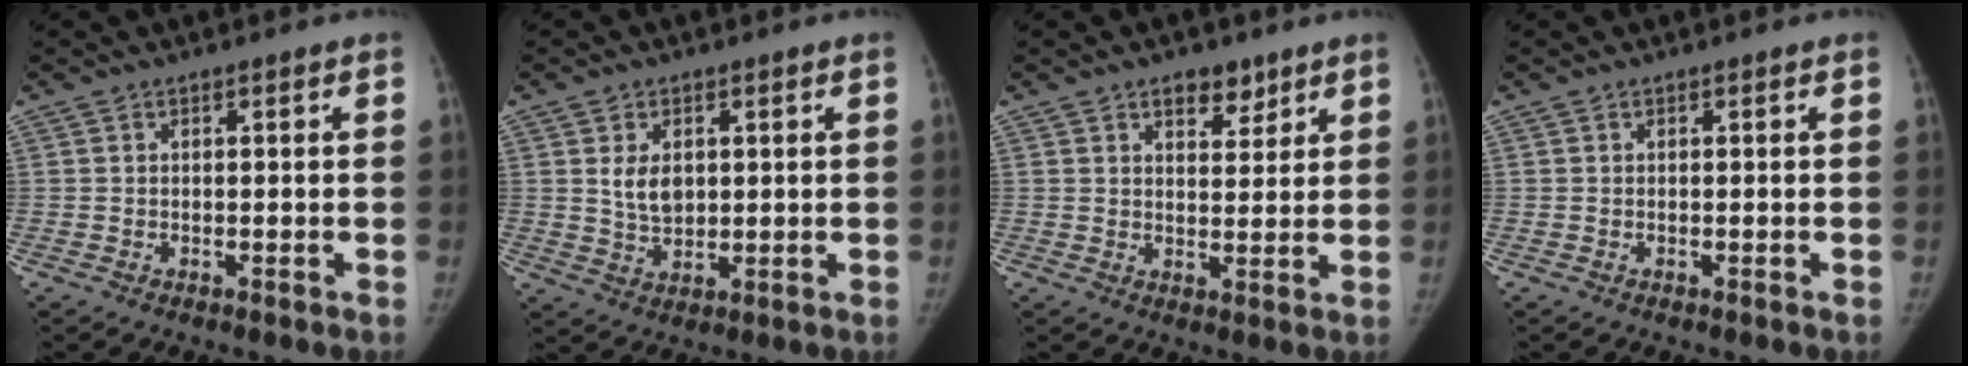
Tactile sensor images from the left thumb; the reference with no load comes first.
{"total": 5.3, "force": [1.3, 3.6, 3.7], "torque": [-0.047, -0.013, 0.031]}
{"total": 5.3, "force": [3.5, 2.9, 2.6], "torque": [-0.009, -0.020, 0.054]}
{"total": 0.0}